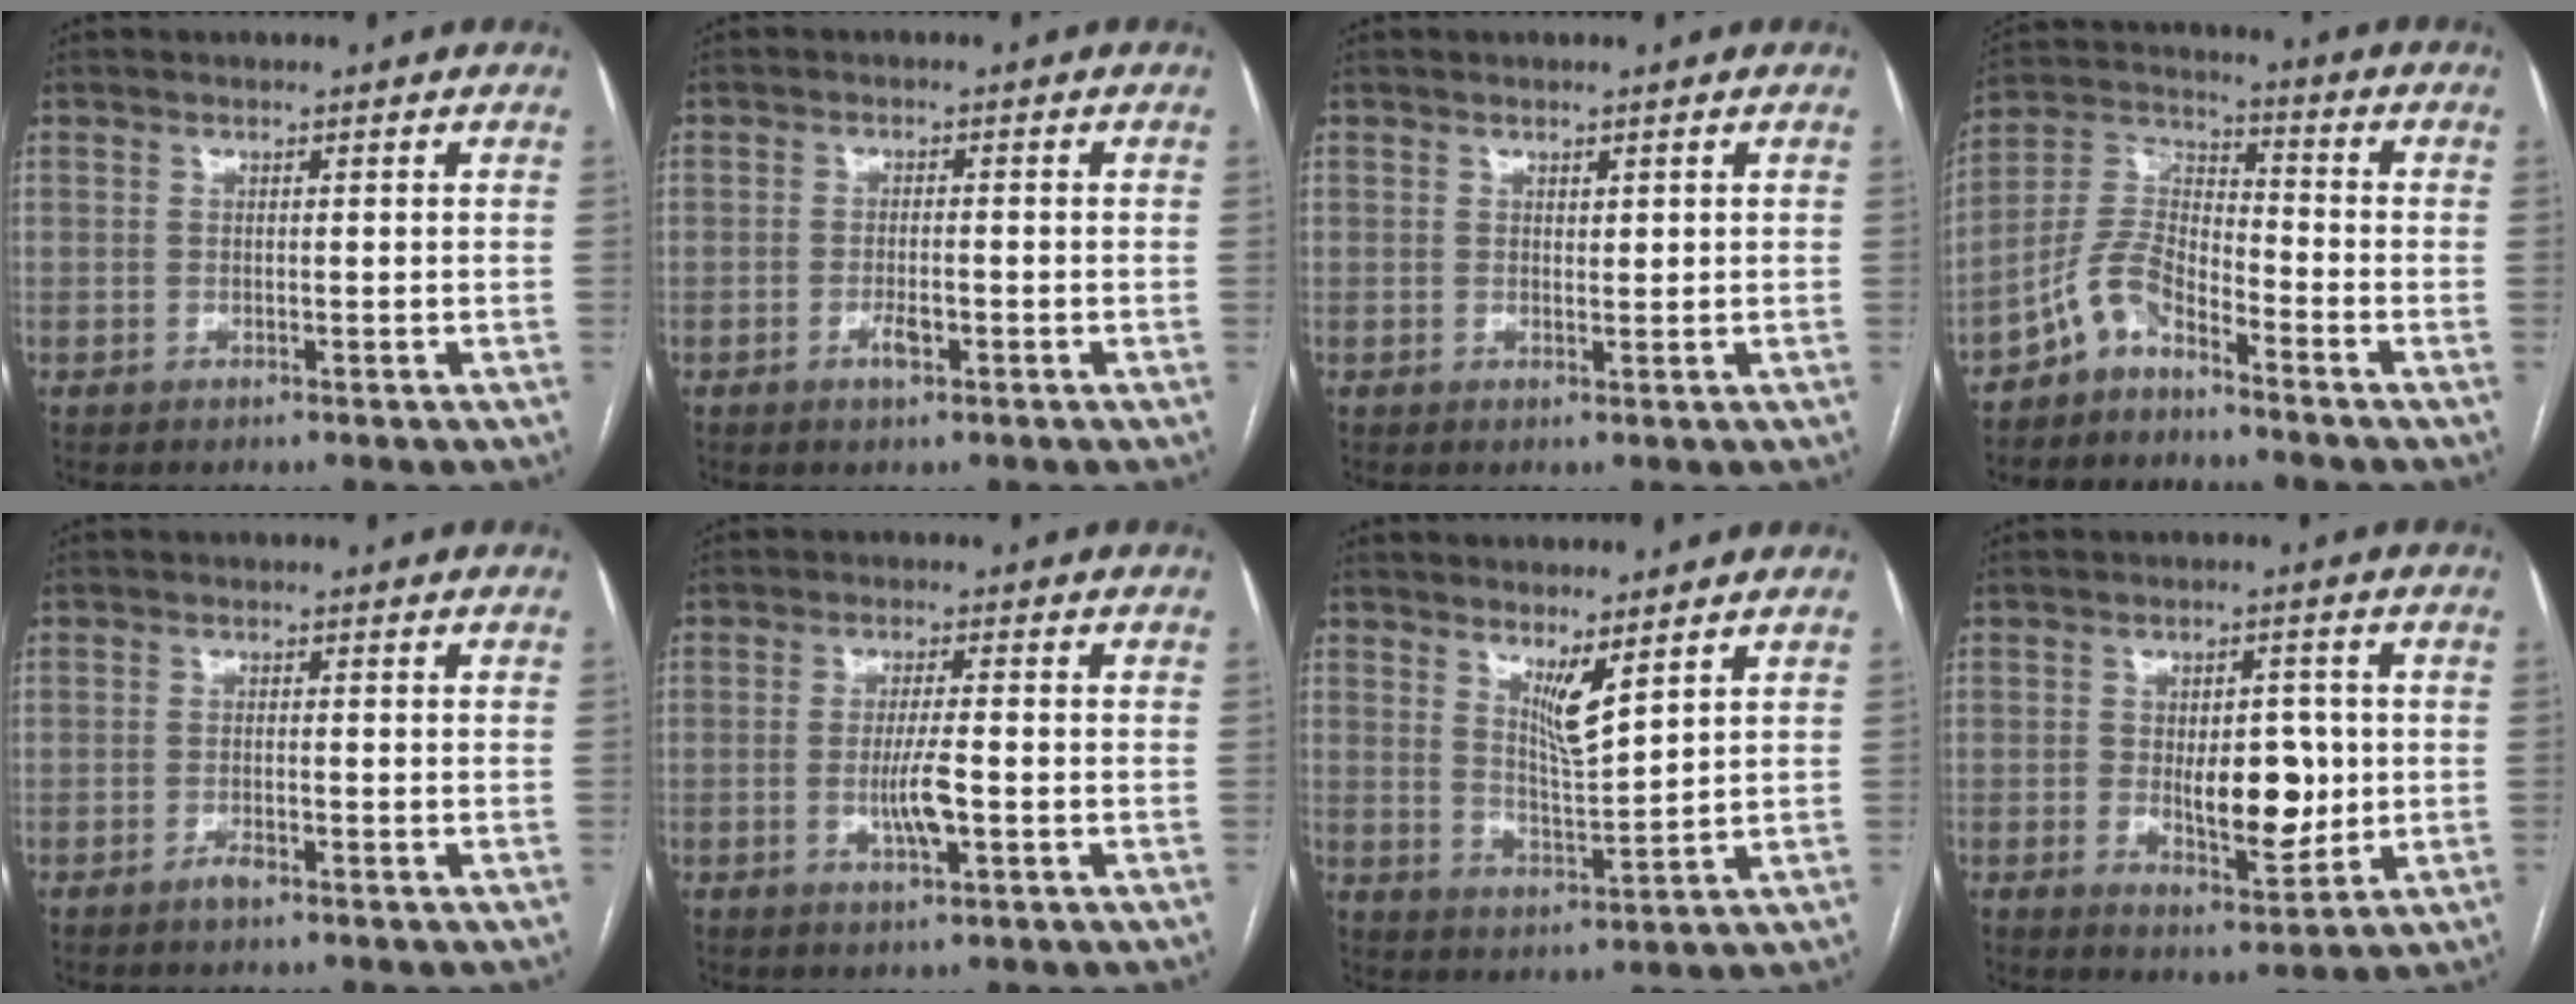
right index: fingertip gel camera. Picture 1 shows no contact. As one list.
[{"total": 2.6, "force": [-1.2, 0.8, 2.2], "torque": [-0.039, 0.001, -0.018]}, {"total": 0.8, "force": [0.5, 0.4, 0.5], "torque": [-0.004, -0.004, 0.008]}, {"total": 7.3, "force": [-5.5, 2.8, 4.0], "torque": [-0.088, 0.021, -0.114]}, {"total": 1.7, "force": [-1.2, 0.3, 1.2], "torque": [-0.023, 0.000, -0.020]}, {"total": 4.9, "force": [-1.2, 0.6, 4.7], "torque": [-0.091, -0.006, -0.020]}, {"total": 4.8, "force": [3.2, 0.3, 3.6], "torque": [-0.067, -0.021, 0.064]}, {"total": 9.1, "force": [-0.4, 4.0, 8.2], "torque": [-0.117, -0.001, 0.003]}]